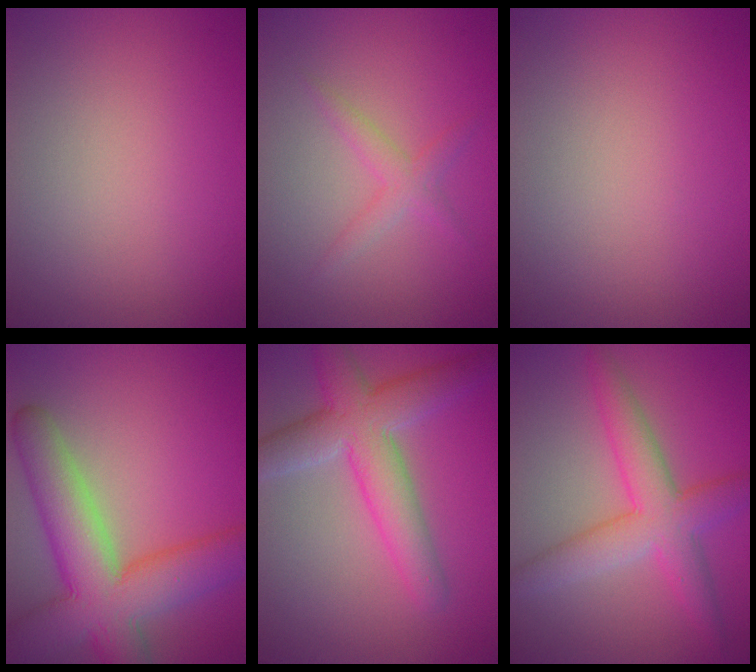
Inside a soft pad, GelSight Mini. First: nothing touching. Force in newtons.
{"total": 1.8, "press": 1.8, "slide": 0.2}
{"total": 0.0}
{"total": 10.2, "press": 10.2, "slide": 0.6}
{"total": 6.4, "press": 6.4, "slide": 0.3}
{"total": 5.9, "press": 5.9, "slide": 0.2}